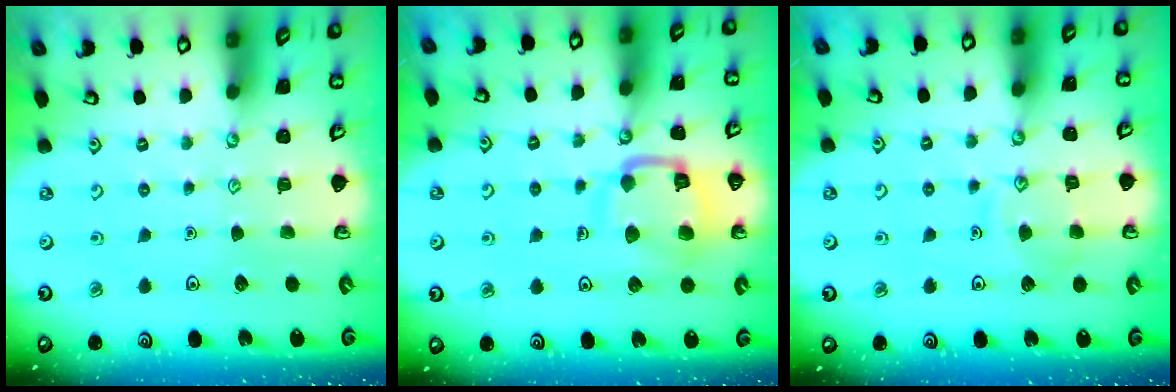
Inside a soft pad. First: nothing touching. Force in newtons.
{"total": 13.4, "press": 13.3, "slide": 1.4}
{"total": 8.8, "press": 8.7, "slide": 0.8}